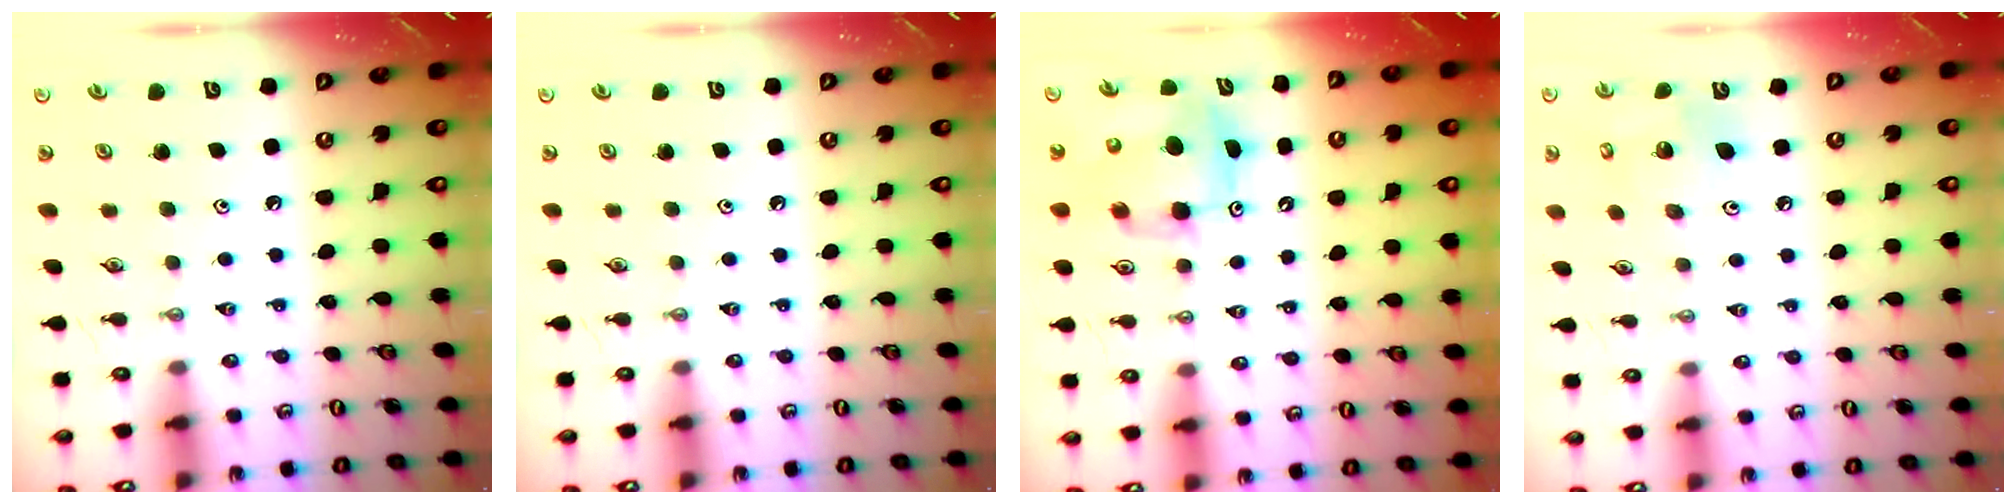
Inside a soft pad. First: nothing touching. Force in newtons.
{"total": 0.0}
{"total": 7.1, "press": 6.8, "slide": 1.9}
{"total": 8.9, "press": 8.6, "slide": 2.3}